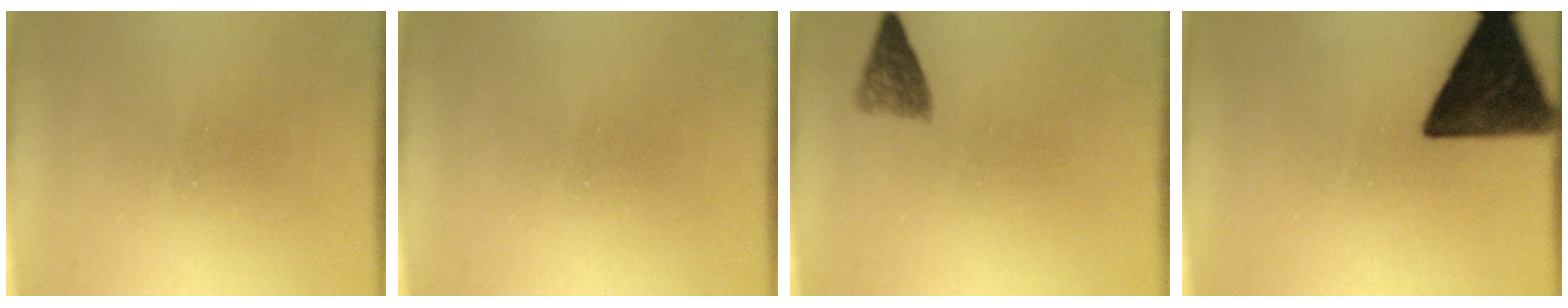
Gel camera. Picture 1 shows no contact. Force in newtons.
{"total": 0.0}
{"total": 2.9}
{"total": 15.1}